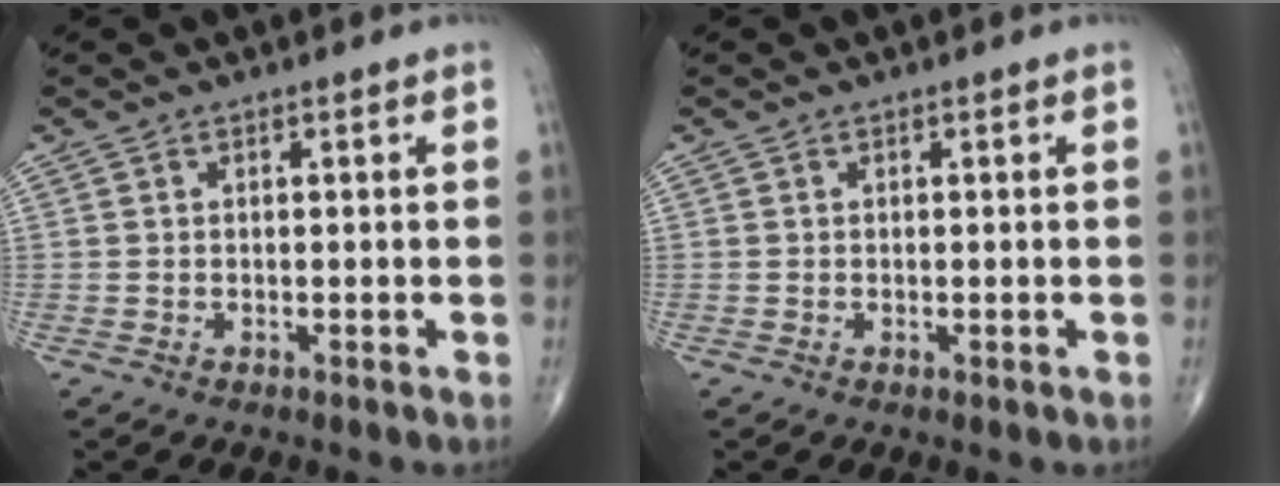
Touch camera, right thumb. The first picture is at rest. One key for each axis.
{"total": 0.0}